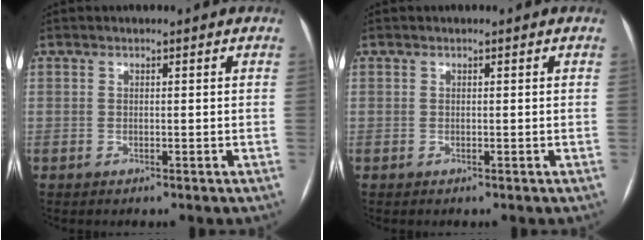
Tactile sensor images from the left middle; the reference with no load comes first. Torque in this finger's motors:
{"motor_torque": [0.02, 0.02, 0.00, 0.00]}